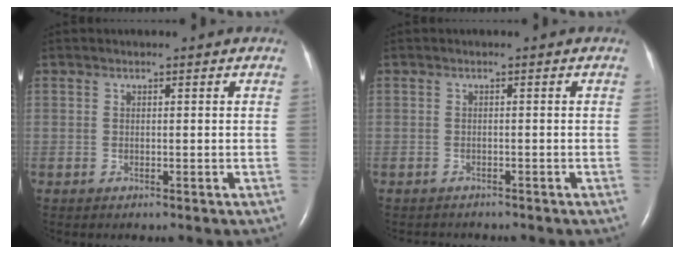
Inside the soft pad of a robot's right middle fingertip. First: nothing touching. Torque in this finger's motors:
{"motor_torque": [0.20, -0.28, -0.03, -0.01]}